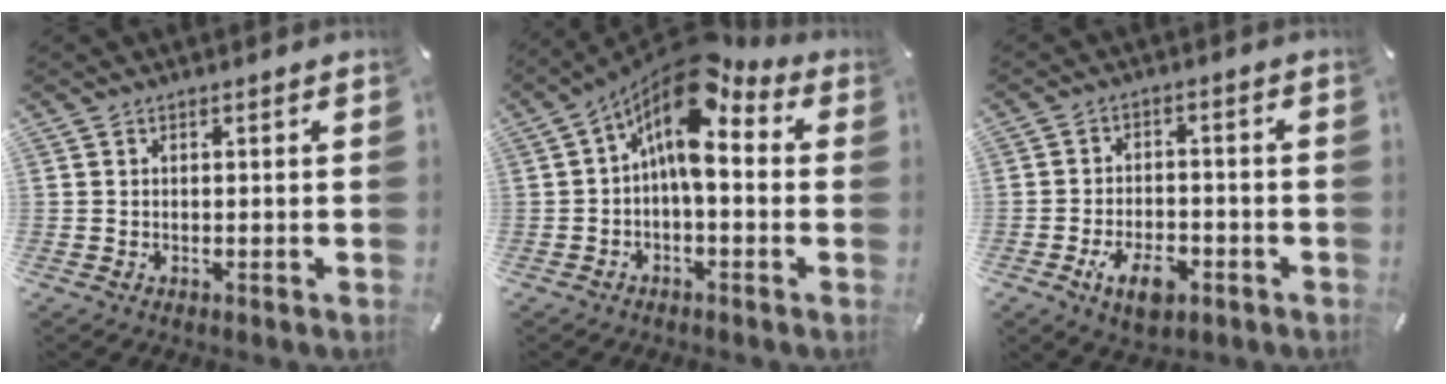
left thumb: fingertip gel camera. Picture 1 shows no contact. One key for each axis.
{"total": 11.2, "fx": 4.9, "fy": 4.9, "fz": 8.7, "tx": -0.172, "ty": -0.044, "tz": 0.083}
{"total": 8.0, "fx": -4.0, "fy": 4.4, "fz": 5.4, "tx": -0.106, "ty": 0.009, "tz": -0.073}